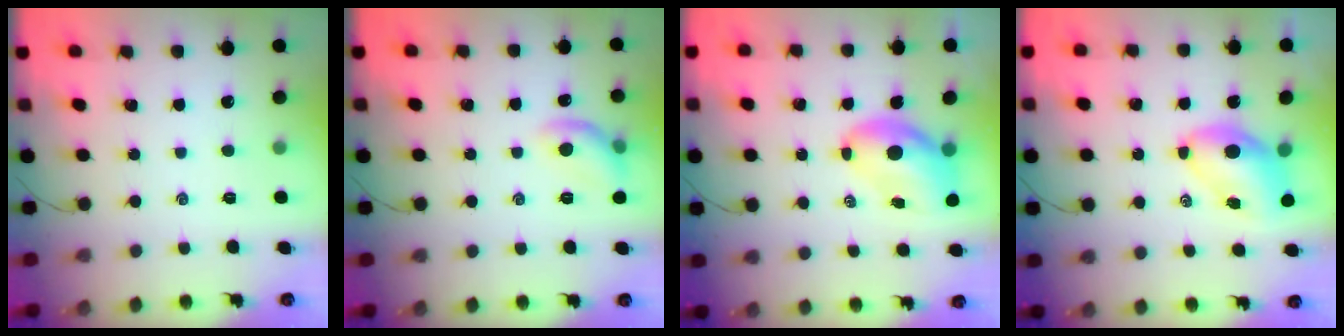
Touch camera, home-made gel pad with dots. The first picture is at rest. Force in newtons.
{"total": 9.8, "press": 9.8, "slide": 0.2}
{"total": 7.6, "press": 7.3, "slide": 2.1}
{"total": 7.4, "press": 7.4, "slide": 1.0}